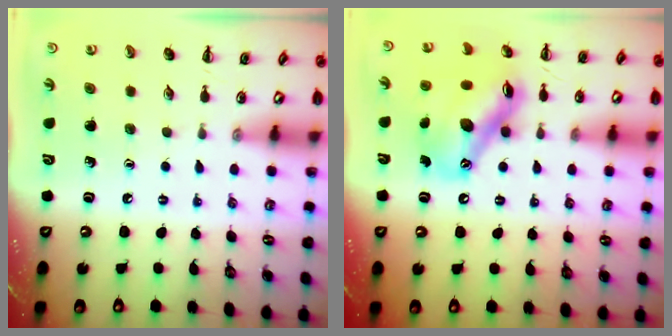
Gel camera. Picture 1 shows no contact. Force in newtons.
{"total": 15.3, "press": 14.9, "slide": 3.4}